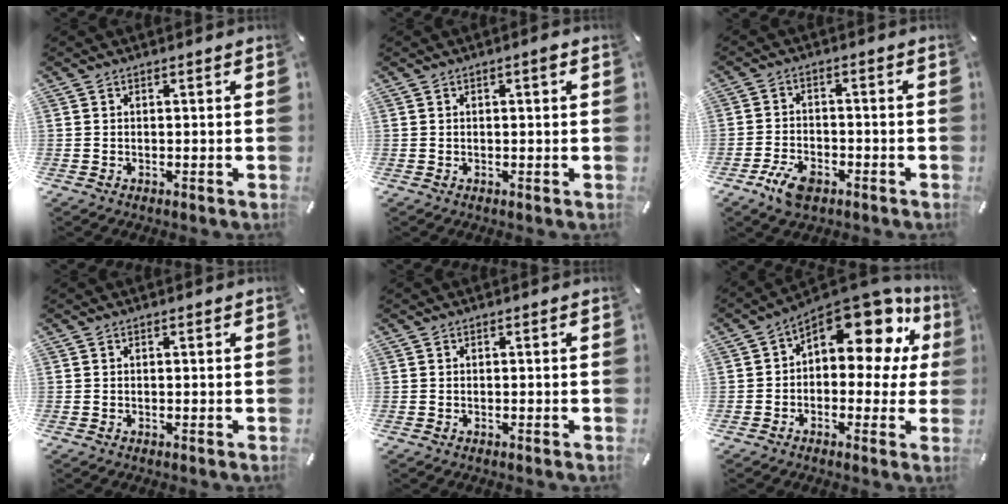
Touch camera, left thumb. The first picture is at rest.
{"total": 1.5, "force": [0.4, 0.4, 1.4], "torque": [-0.021, 0.001, 0.003]}
{"total": 6.4, "force": [-3.8, 3.6, 3.7], "torque": [-0.081, 0.018, -0.072]}
{"total": 0.0}
{"total": 0.0}
{"total": 15.0, "force": [8.7, 7.5, 9.7], "torque": [-0.139, -0.072, 0.147]}